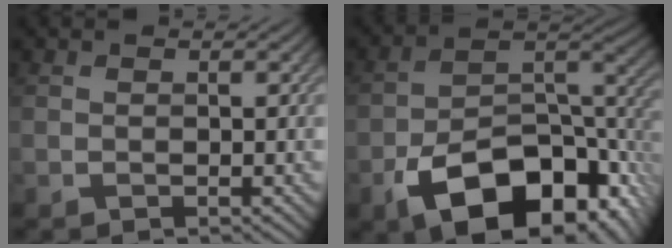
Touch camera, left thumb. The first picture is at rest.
{"total": 15.6, "force": [-8.2, 8.3, 10.4], "torque": [-0.167, -0.027, -0.135]}